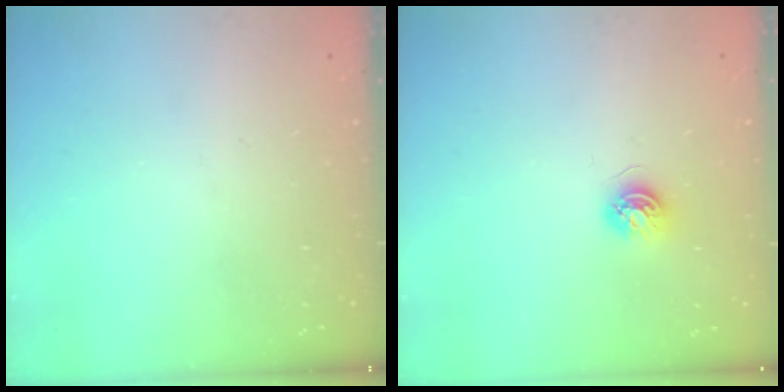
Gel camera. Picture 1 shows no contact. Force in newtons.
{"total": 4.5, "press": 4.5, "slide": 0.6}